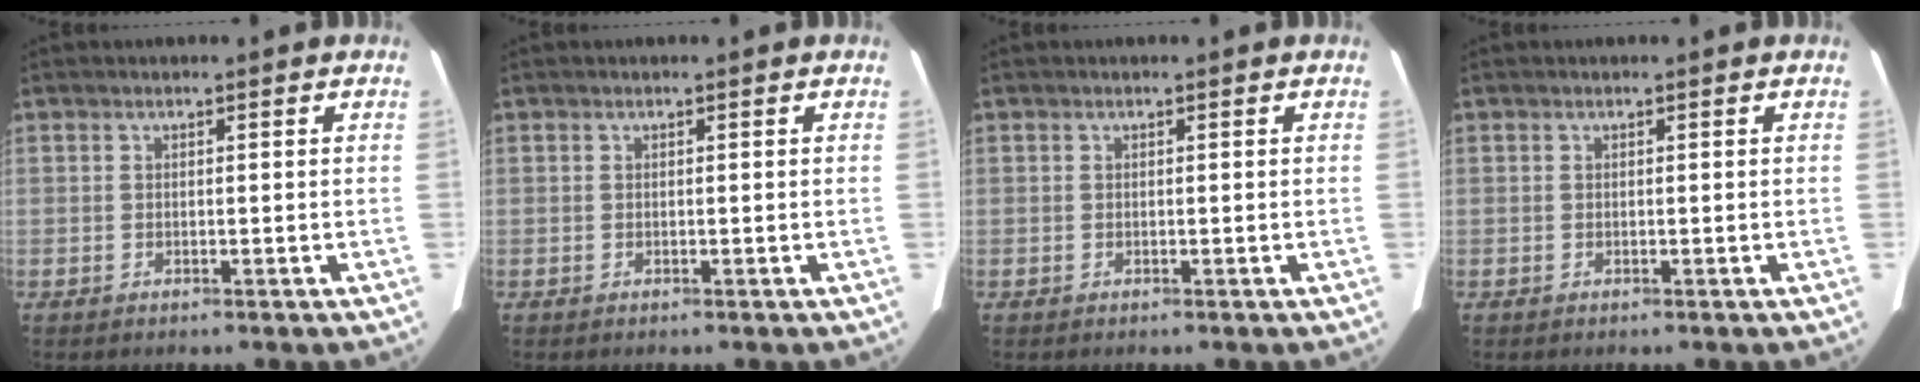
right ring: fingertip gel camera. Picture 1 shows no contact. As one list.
[{"total": 0.0}, {"total": 0.0}, {"total": 0.0}]